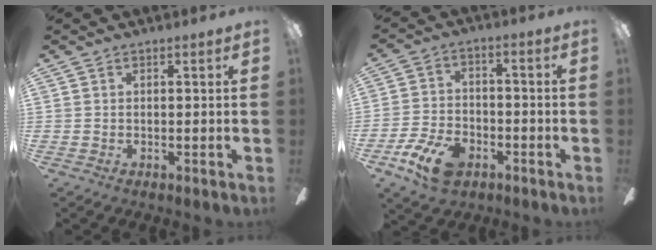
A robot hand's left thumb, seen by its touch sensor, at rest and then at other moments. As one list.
[{"total": 11.4, "force": [-6.3, 6.9, 6.5], "torque": [-0.138, 0.038, -0.114]}]